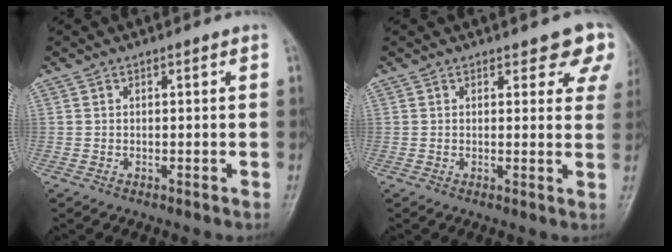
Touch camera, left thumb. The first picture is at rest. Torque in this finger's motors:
{"motor_torque": [0.19, 0.25, 0.10, -0.01, 0.09]}